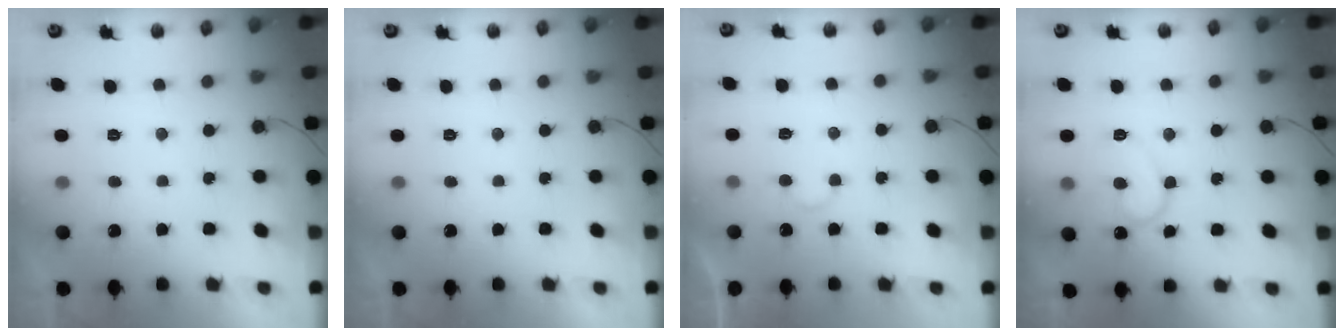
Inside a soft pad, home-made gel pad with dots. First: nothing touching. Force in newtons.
{"total": 0.0}
{"total": 3.9, "press": 3.9, "slide": 0.3}
{"total": 11.1, "press": 11.0, "slide": 1.1}